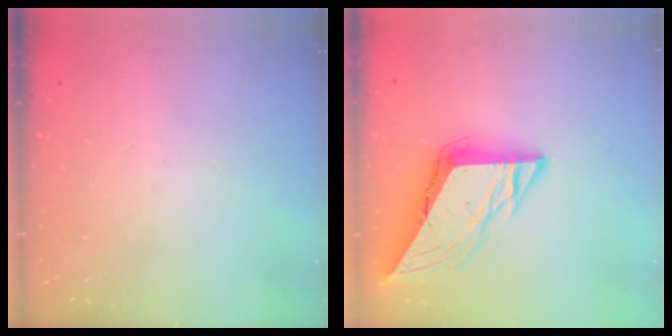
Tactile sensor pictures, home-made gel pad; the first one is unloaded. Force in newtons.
{"total": 12.0, "press": 12.0, "slide": 1.3}